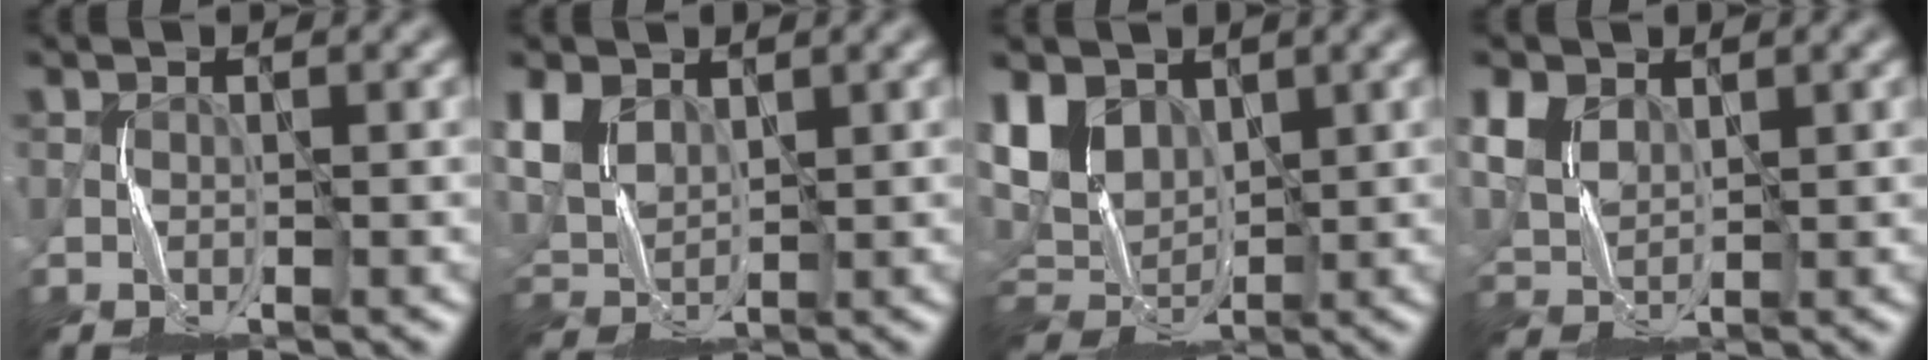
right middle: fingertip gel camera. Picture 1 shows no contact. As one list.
[{"total": 5.0, "force": [2.5, 3.2, 3.0], "torque": [-0.083, 0.002, 0.050]}, {"total": 6.9, "force": [2.2, 5.0, 4.3], "torque": [-0.103, 0.003, 0.040]}, {"total": 5.4, "force": [2.7, 3.4, 3.2], "torque": [-0.097, 0.010, 0.054]}]